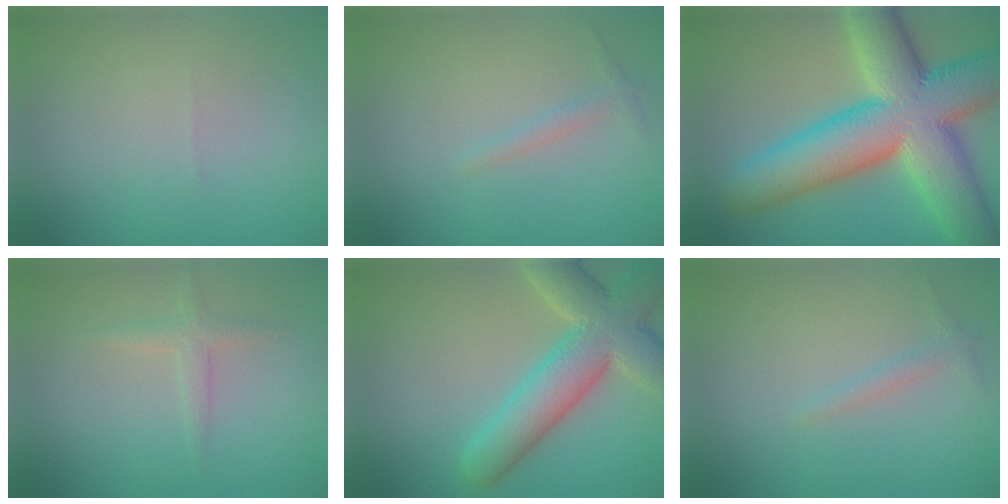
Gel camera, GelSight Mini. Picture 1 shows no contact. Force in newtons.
{"total": 0.9, "press": 0.9, "slide": 0.1}
{"total": 14.7, "press": 14.7, "slide": 0.4}
{"total": 1.5, "press": 1.5, "slide": 0.1}
{"total": 8.1, "press": 8.1, "slide": 0.6}
{"total": 0.9, "press": 0.9, "slide": 0.1}